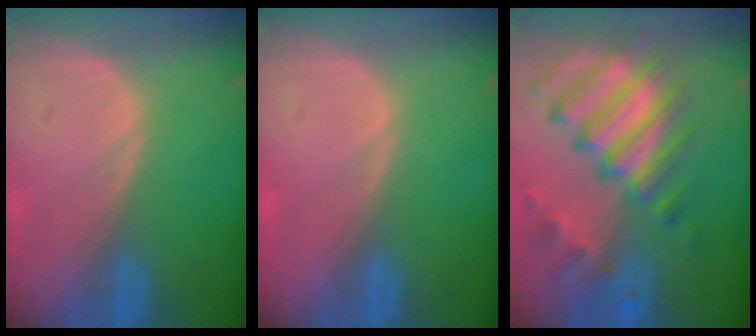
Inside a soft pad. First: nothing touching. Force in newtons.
{"total": 0.0}
{"total": 11.4, "press": 9.9, "slide": 5.7}